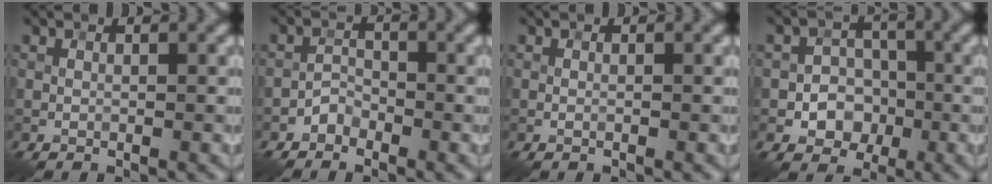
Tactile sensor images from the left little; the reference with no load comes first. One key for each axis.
{"total": 1.6, "fx": -1.2, "fy": 0.9, "fz": 0.3, "tx": -0.002, "ty": 0.009, "tz": -0.026}
{"total": 0.0}
{"total": 4.2, "fx": -1.2, "fy": 3.5, "fz": 1.9, "tx": 0.000, "ty": 0.002, "tz": -0.032}